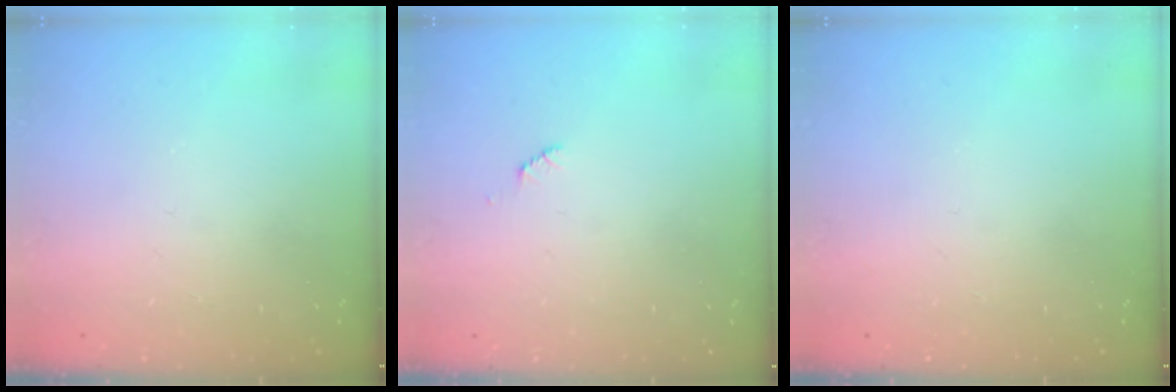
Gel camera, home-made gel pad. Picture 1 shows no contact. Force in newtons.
{"total": 2.5, "press": 2.5, "slide": 0.4}
{"total": 0.0}